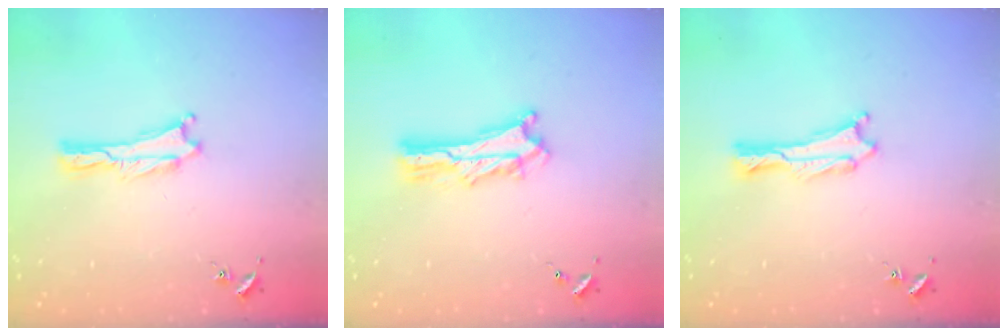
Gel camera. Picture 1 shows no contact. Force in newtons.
{"total": 4.3, "press": 4.3, "slide": 0.4}
{"total": 0.8, "press": 0.7, "slide": 0.2}